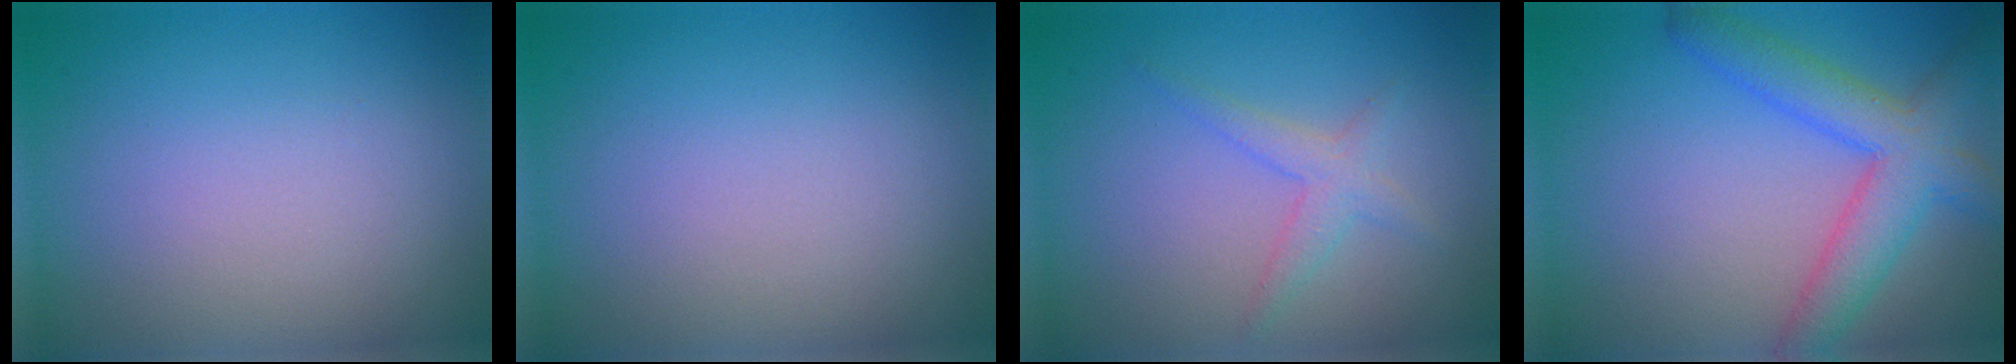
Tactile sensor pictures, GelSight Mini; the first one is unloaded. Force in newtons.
{"total": 0.0}
{"total": 1.8, "press": 1.8, "slide": 0.0}
{"total": 5.7, "press": 5.7, "slide": 0.2}